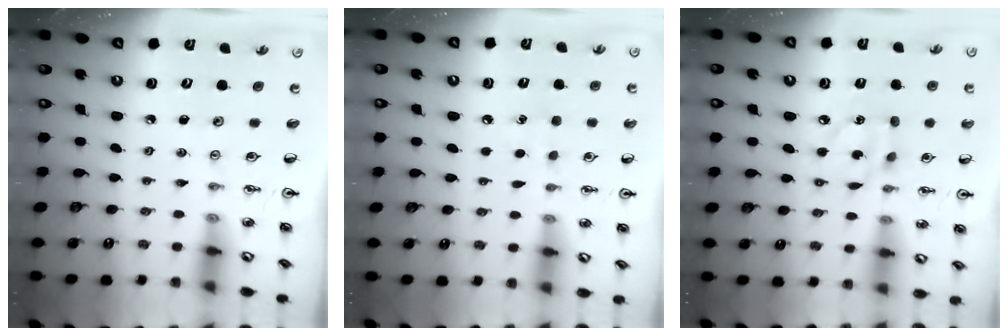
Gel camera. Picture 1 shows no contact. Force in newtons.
{"total": 5.8, "press": 5.8, "slide": 0.7}
{"total": 7.6, "press": 7.6, "slide": 0.2}